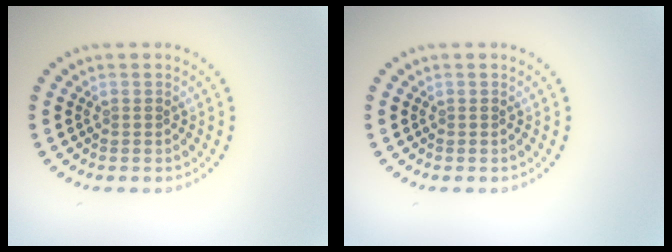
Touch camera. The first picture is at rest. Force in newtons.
{"total": 0.0}